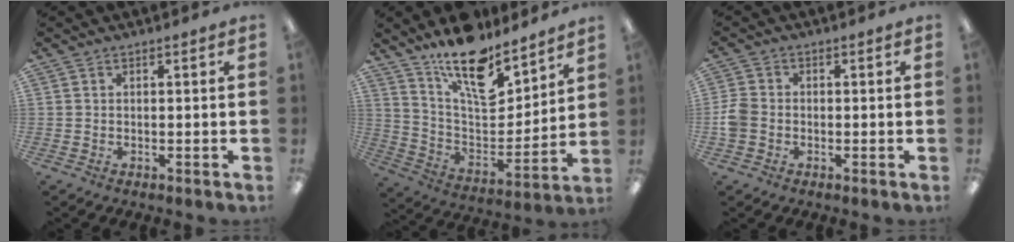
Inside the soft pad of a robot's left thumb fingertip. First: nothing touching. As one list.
[{"total": 17.0, "force": [12.9, 6.6, 8.8], "torque": [-0.145, -0.098, 0.226]}, {"total": 4.4, "force": [-0.9, 3.7, 2.3], "torque": [-0.042, 0.009, -0.015]}]